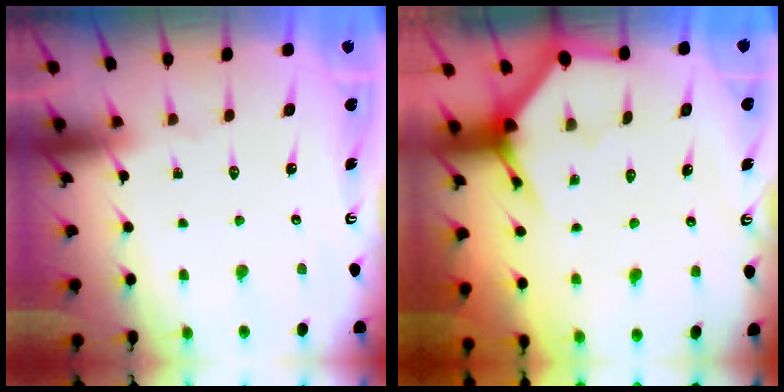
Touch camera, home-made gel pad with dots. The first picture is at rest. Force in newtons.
{"total": 3.5, "press": 3.5, "slide": 0.1}